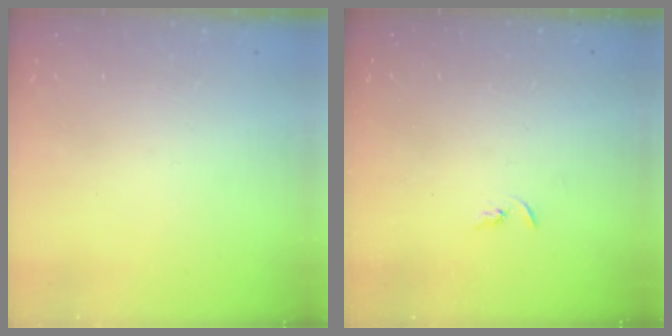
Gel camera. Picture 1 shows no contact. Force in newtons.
{"total": 2.2, "press": 2.2, "slide": 0.2}